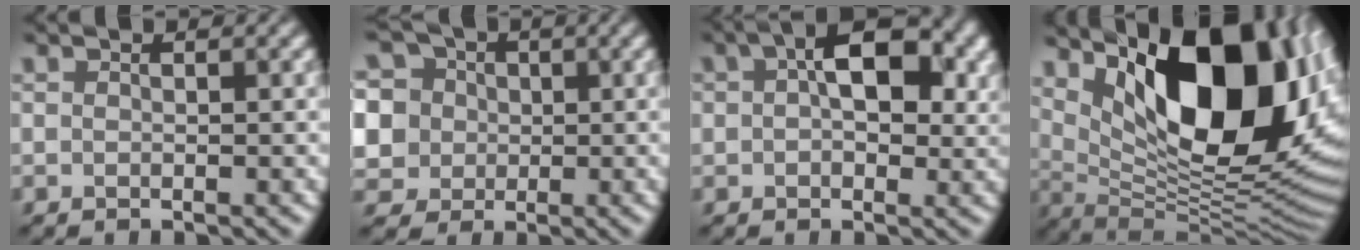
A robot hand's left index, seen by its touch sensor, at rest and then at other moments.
{"total": 11.3, "force": [4.1, 8.9, 5.6], "torque": [-0.130, 0.039, 0.042]}
{"total": 7.9, "force": [2.5, 4.6, 5.9], "torque": [-0.077, 0.014, 0.021]}
{"total": 16.9, "force": [5.7, 7.7, 13.9], "torque": [-0.192, -0.002, 0.094]}